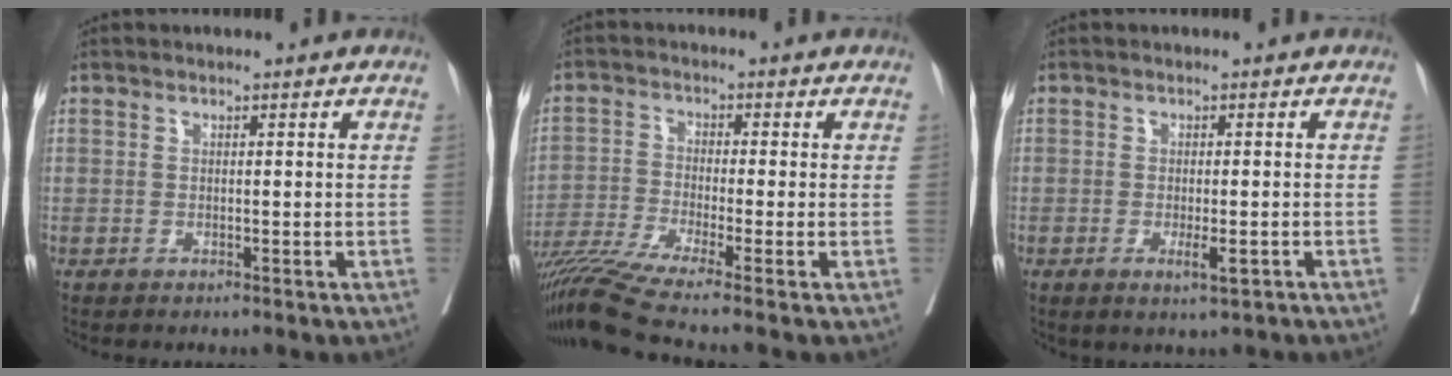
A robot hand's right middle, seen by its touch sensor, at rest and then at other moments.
{"total": 10.5, "force": [-8.4, -2.0, 6.0], "torque": [-0.103, -0.022, -0.145]}
{"total": 2.5, "force": [-1.2, 0.7, 2.1], "torque": [-0.033, -0.001, -0.015]}